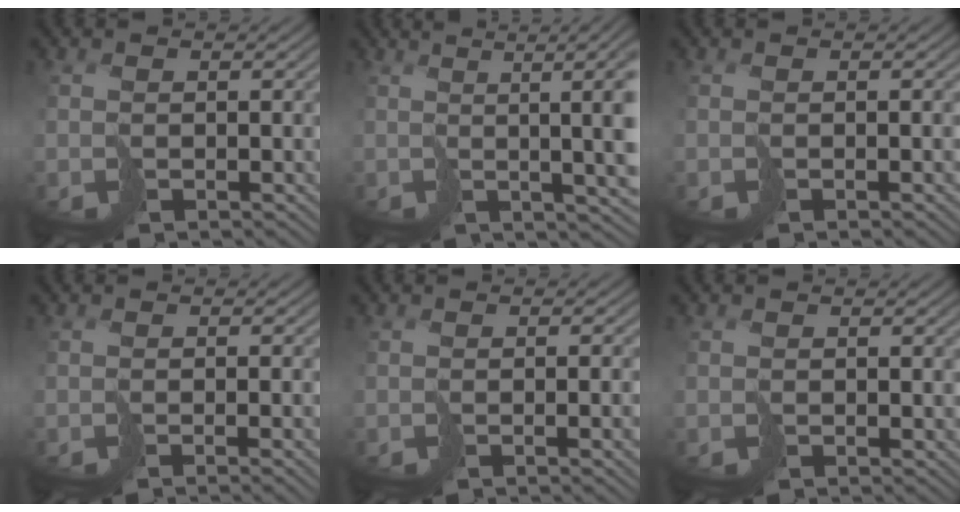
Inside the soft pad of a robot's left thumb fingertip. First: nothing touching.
{"total": 15.2, "force": [1.8, 5.5, 14.0], "torque": [-0.173, 0.031, 0.038]}
{"total": 1.6, "force": [-0.3, 0.2, 1.5], "torque": [-0.023, 0.000, -0.008]}
{"total": 2.9, "force": [-0.9, 0.5, 2.7], "torque": [-0.037, 0.000, -0.019]}
{"total": 4.3, "force": [-0.8, 1.2, 4.1], "torque": [-0.056, -0.006, -0.011]}
{"total": 0.0}